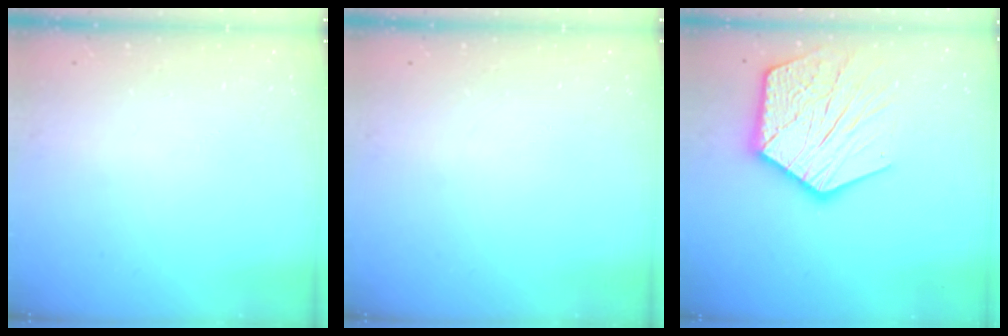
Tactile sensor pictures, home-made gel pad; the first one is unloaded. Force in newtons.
{"total": 0.0}
{"total": 20.2, "press": 20.1, "slide": 1.0}